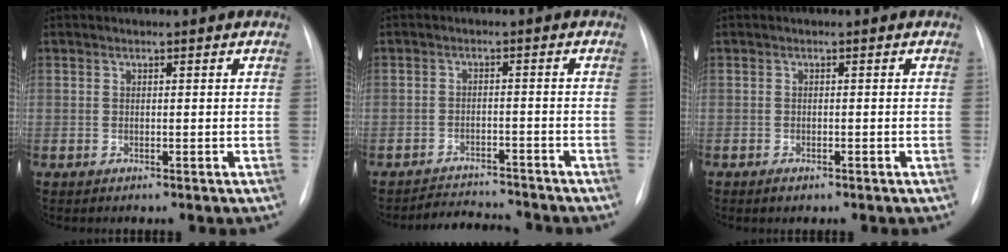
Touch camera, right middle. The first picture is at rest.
{"total": 5.6, "force": [-5.5, 1.0, 0.2], "torque": [-0.002, 0.006, -0.085]}
{"total": 1.0, "force": [-0.7, 0.5, 0.5], "torque": [-0.010, 0.000, -0.007]}